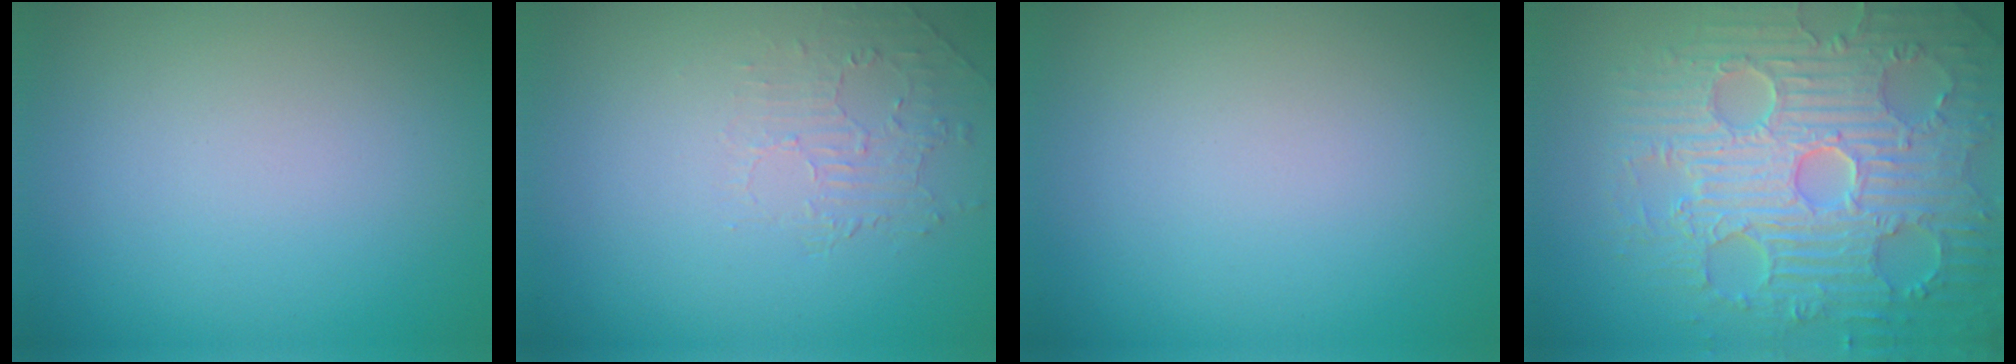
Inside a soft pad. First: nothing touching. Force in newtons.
{"total": 1.9, "press": 0.3, "slide": 1.9}
{"total": 0.0}
{"total": 9.4, "press": 6.9, "slide": 6.4}